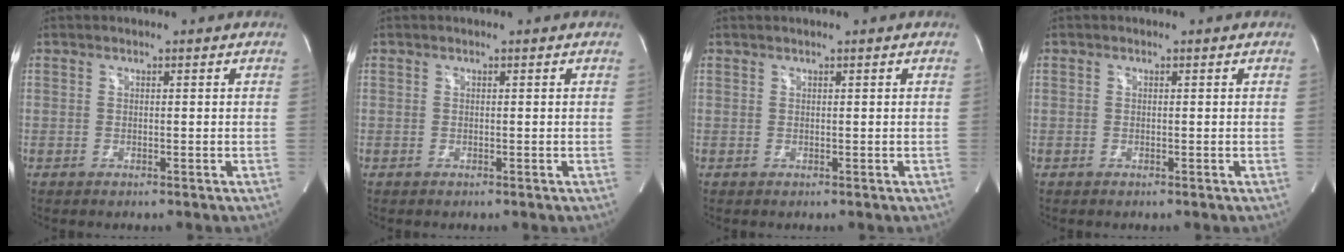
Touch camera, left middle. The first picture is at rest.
{"total": 0.0}
{"total": 0.6, "force": [0.6, -0.1, 0.3], "torque": [-0.009, 0.007, 0.015]}
{"total": 0.0}